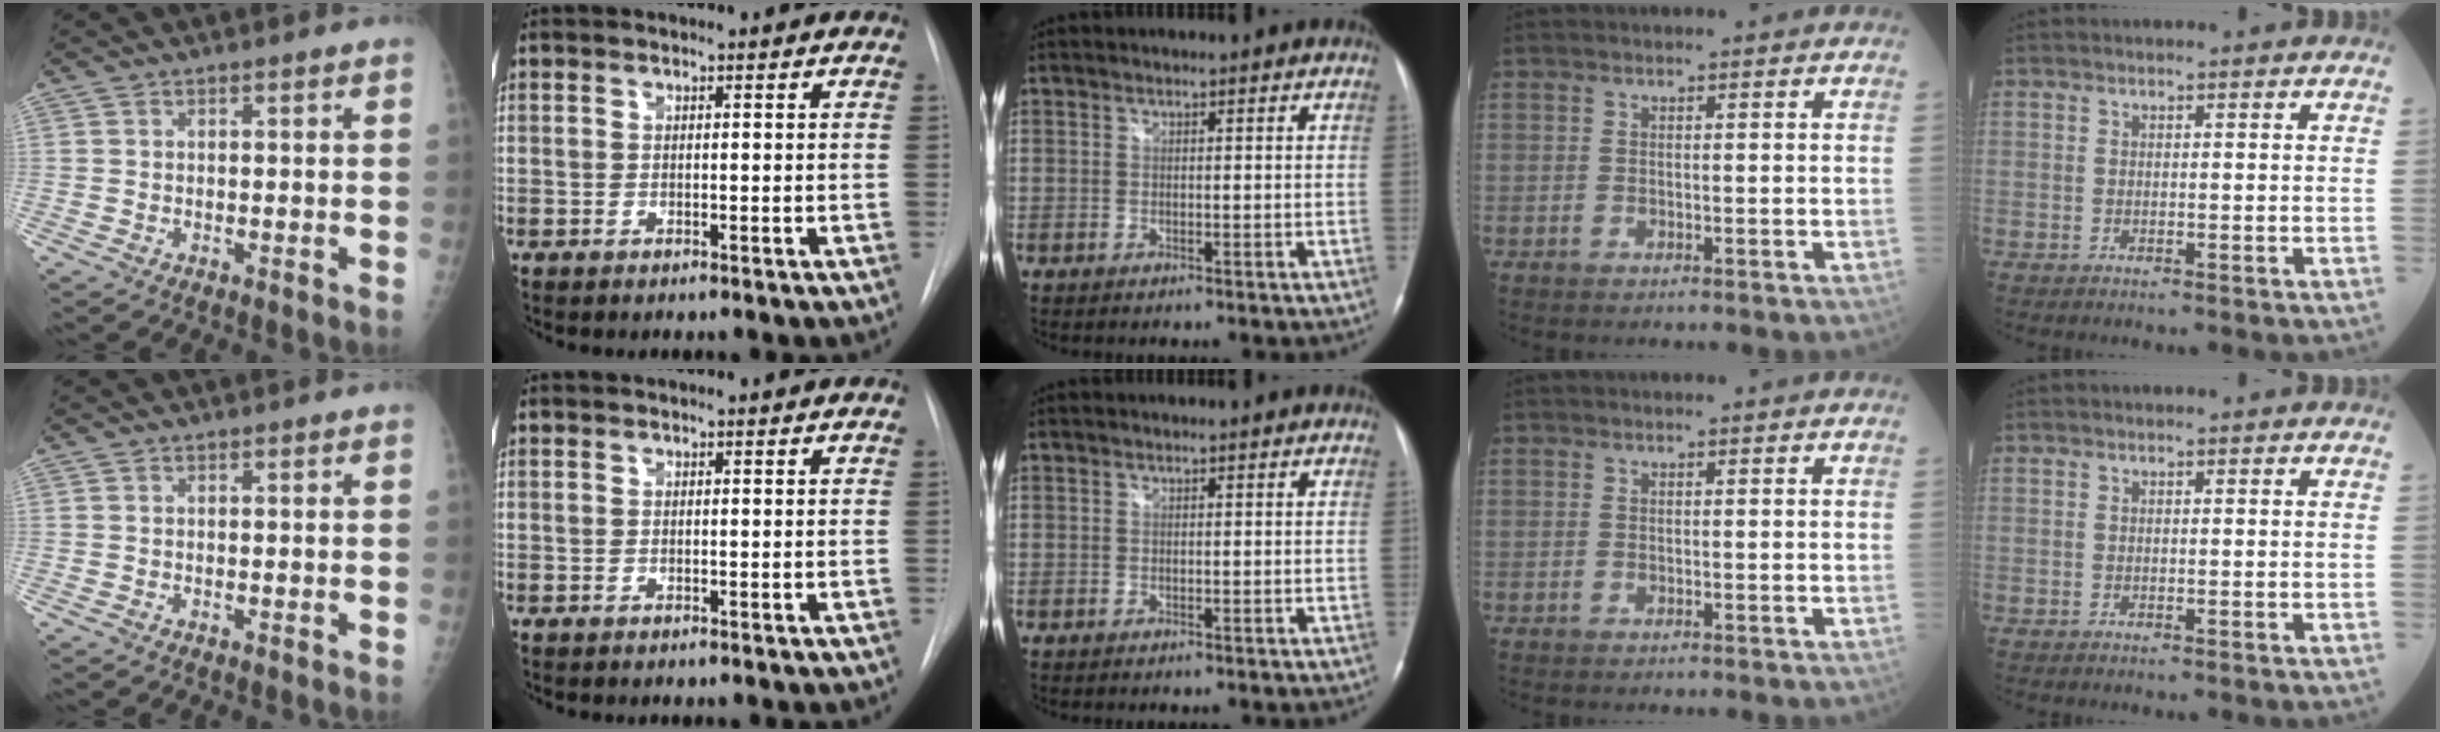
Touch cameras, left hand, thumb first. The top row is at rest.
{}